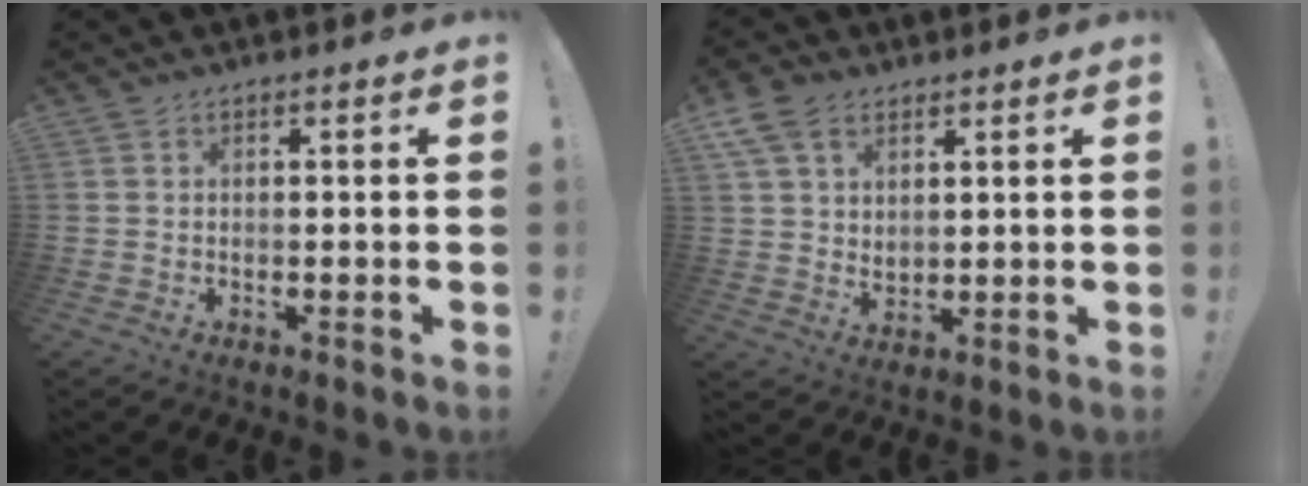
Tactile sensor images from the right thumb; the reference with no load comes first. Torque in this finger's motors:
{"motor_torque": [-0.03, 0.15, 0.35, 0.29, 0.01]}